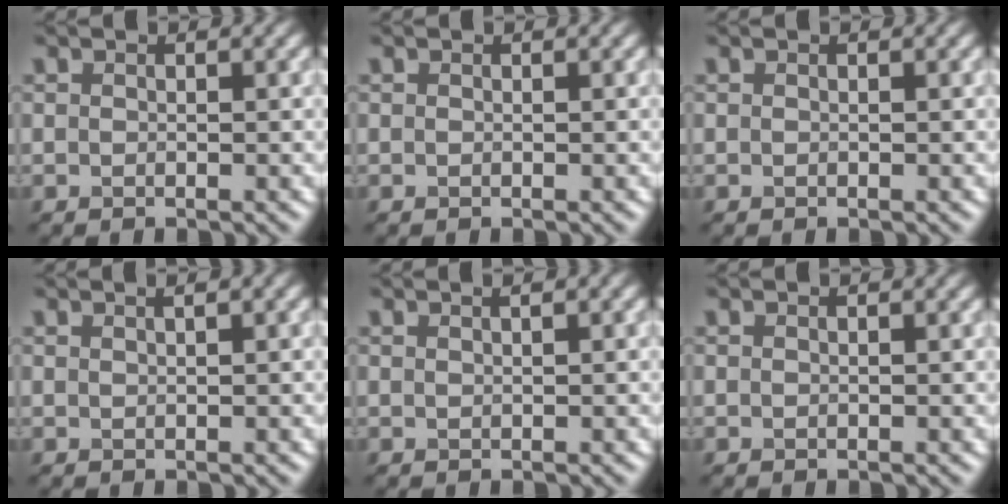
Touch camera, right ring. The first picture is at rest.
{"total": 0.0}
{"total": 0.0}
{"total": 1.3, "force": [0.7, 0.3, 1.0], "torque": [-0.013, 0.000, 0.009]}
{"total": 1.0, "force": [0.6, 0.2, 0.8], "torque": [-0.015, 0.003, 0.006]}
{"total": 0.0}